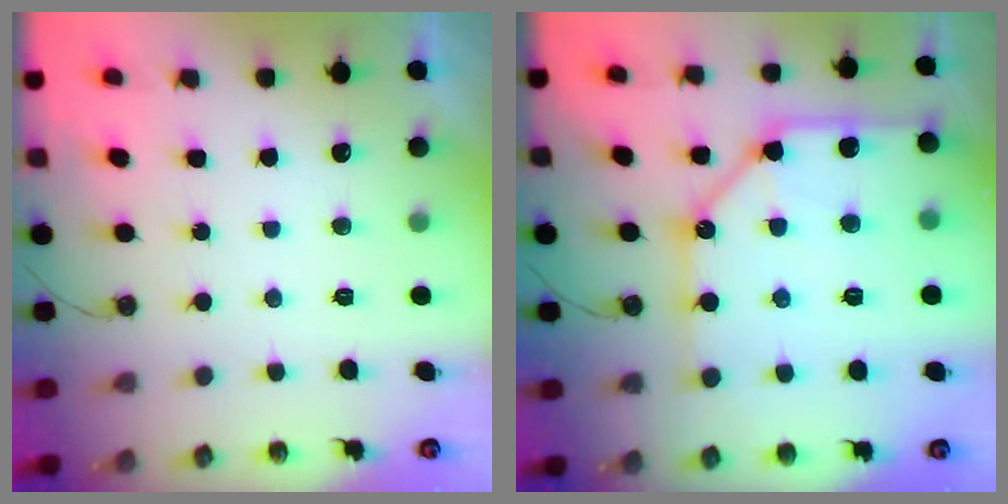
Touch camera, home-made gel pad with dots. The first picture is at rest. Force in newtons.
{"total": 17.5, "press": 17.3, "slide": 2.3}